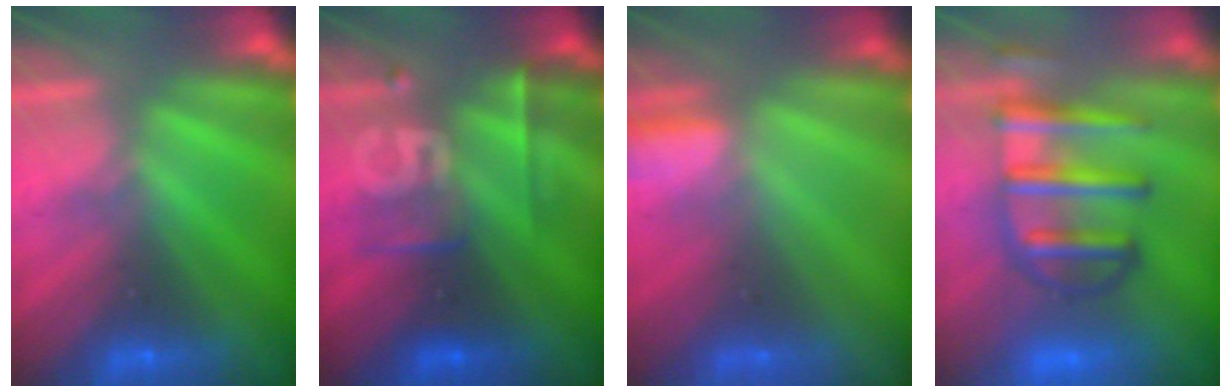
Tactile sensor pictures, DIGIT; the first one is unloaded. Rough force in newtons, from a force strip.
{"total": 2.4}
{"total": 2.9}
{"total": 9.4}